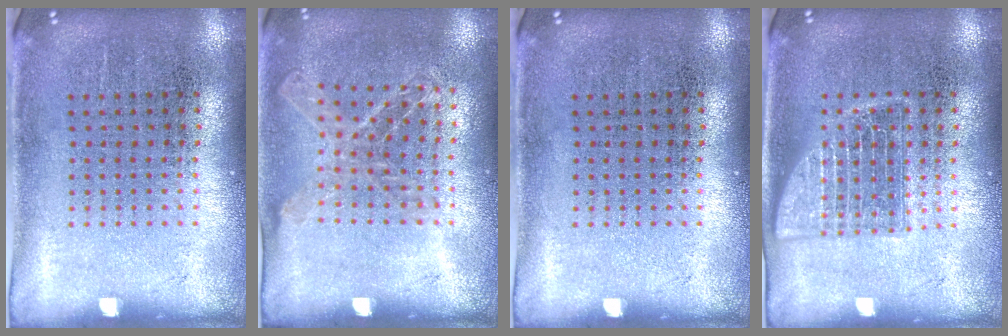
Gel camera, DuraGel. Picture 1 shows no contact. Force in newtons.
{"total": 1.1, "press": 1.1, "slide": 0.3}
{"total": 0.0}
{"total": 2.5, "press": 2.5, "slide": 0.4}